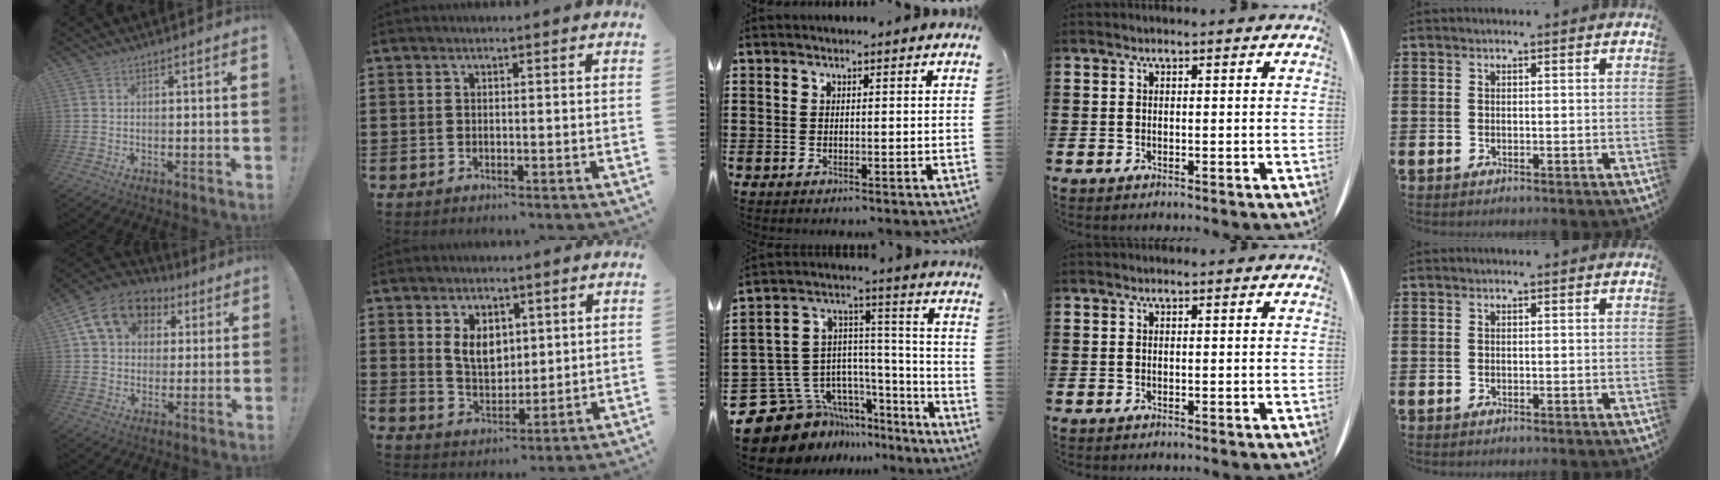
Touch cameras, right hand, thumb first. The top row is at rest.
{"thumb": {"total": 15.2, "force": [6.2, 11.6, 7.7], "torque": [-0.110, -0.015, 0.120]}, "index": {"total": 5.7, "force": [2.0, 3.9, 3.6], "torque": [-0.068, 0.005, 0.032]}, "middle": {"total": 10.4, "force": [-7.8, 6.4, 2.5], "torque": [-0.085, -0.002, -0.143]}}